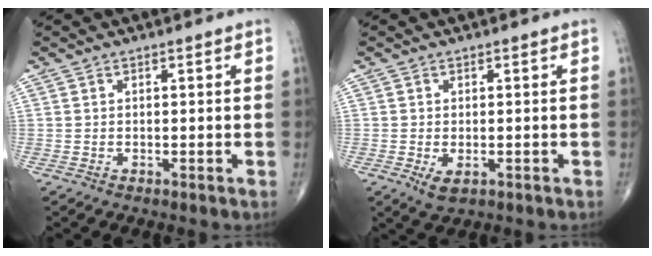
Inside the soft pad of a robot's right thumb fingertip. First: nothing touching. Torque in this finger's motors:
{"motor_torque": [-0.38, 0.07, 0.18, 0.15, 0.07]}